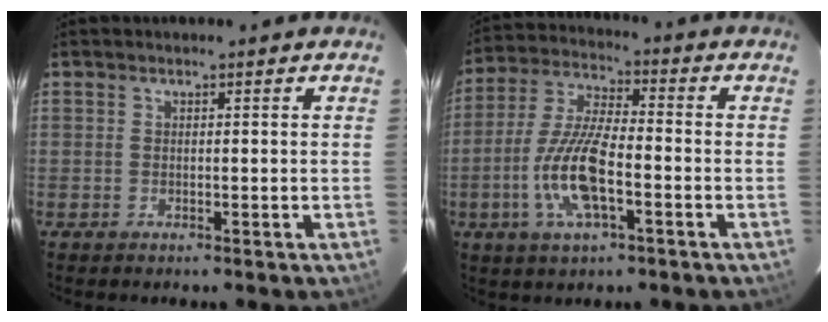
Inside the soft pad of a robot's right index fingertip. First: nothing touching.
{"total": 12.8, "force": [-4.2, 3.8, 11.4], "torque": [-0.244, -0.003, -0.083]}